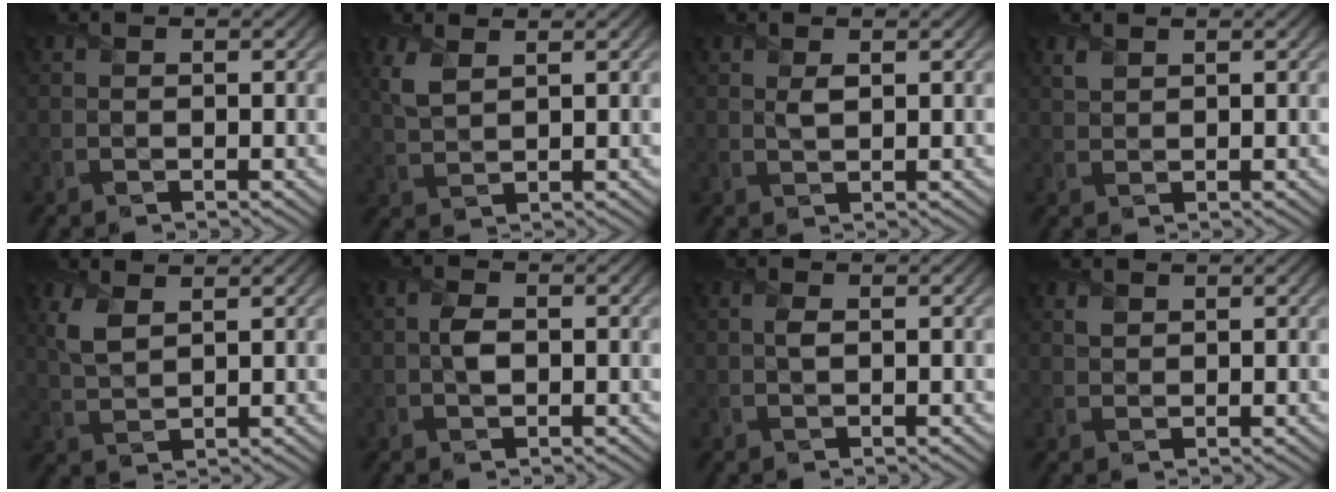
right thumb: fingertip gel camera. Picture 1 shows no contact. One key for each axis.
{"total": 3.2, "fx": 1.8, "fy": 1.4, "fz": 2.3, "tx": -0.066, "ty": 0.003, "tz": 0.041}
{"total": 1.2, "fx": 0.6, "fy": 0.5, "fz": 0.9, "tx": -0.023, "ty": -0.005, "tz": 0.012}
{"total": 1.3, "fx": 1.0, "fy": 0.6, "fz": 0.4, "tx": -0.016, "ty": -0.001, "tz": 0.024}
{"total": 3.6, "fx": 1.9, "fy": 1.5, "fz": 2.6, "tx": -0.072, "ty": 0.002, "tz": 0.042}
{"total": 2.0, "fx": -0.1, "fy": 1.2, "fz": 1.6, "tx": -0.035, "ty": 0.001, "tz": -0.003}
{"total": 0.9, "fx": 0.1, "fy": 0.3, "fz": 0.8, "tx": -0.018, "ty": 0.001, "tz": 0.002}
{"total": 1.0, "fx": 0.8, "fy": 0.5, "fz": 0.2, "tx": -0.005, "ty": -0.001, "tz": 0.018}